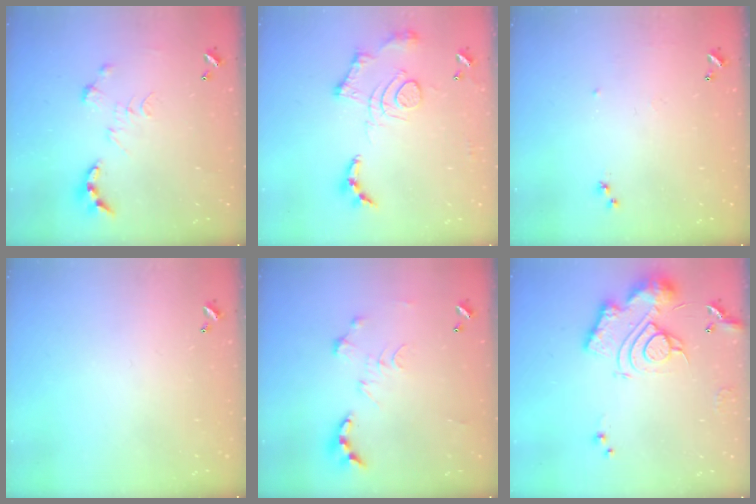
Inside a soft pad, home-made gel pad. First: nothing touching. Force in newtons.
{"total": 13.7, "press": 13.6, "slide": 1.1}
{"total": 5.7, "press": 5.6, "slide": 0.8}
{"total": 0.0}
{"total": 0.6, "press": 0.6, "slide": 0.1}
{"total": 15.7, "press": 15.6, "slide": 1.8}